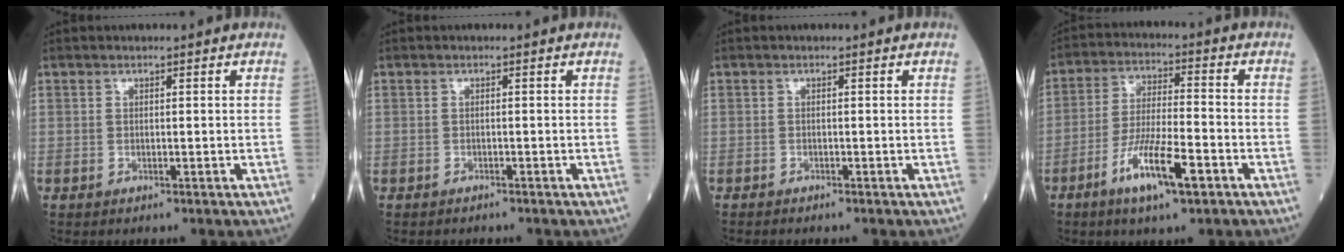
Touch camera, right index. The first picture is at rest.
{"total": 1.1, "force": [-1.0, 0.3, 0.3], "torque": [-0.011, -0.001, -0.013]}
{"total": 1.0, "force": [-0.9, 0.1, 0.3], "torque": [-0.006, -0.002, -0.013]}
{"total": 9.9, "force": [-4.9, 1.2, 8.5], "torque": [-0.166, -0.012, -0.089]}